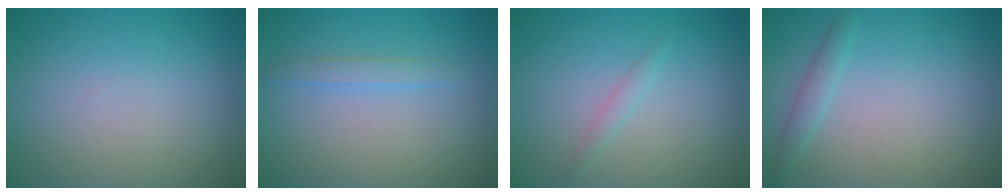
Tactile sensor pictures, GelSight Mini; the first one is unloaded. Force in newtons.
{"total": 1.3, "press": 1.3, "slide": 0.0}
{"total": 0.9, "press": 0.8, "slide": 0.0}
{"total": 1.3, "press": 1.3, "slide": 0.1}